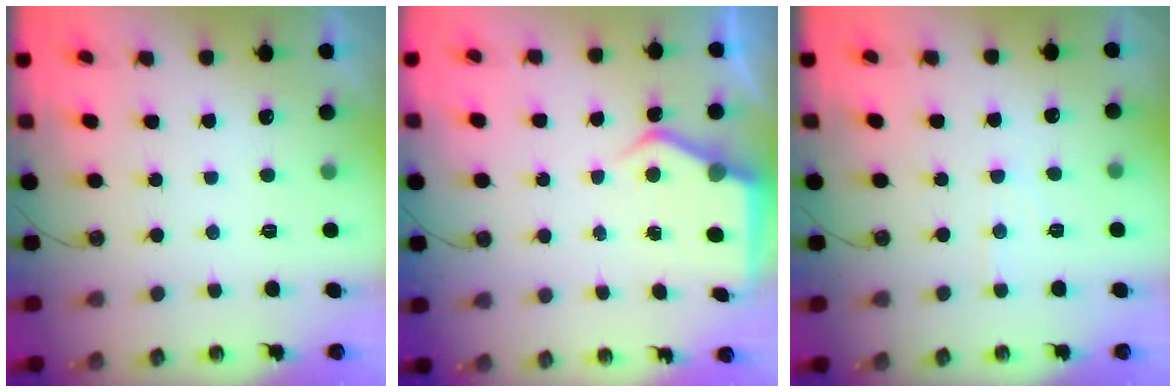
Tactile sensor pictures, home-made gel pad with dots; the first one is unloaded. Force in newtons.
{"total": 5.0, "press": 5.0, "slide": 0.4}
{"total": 4.0, "press": 4.0, "slide": 0.5}